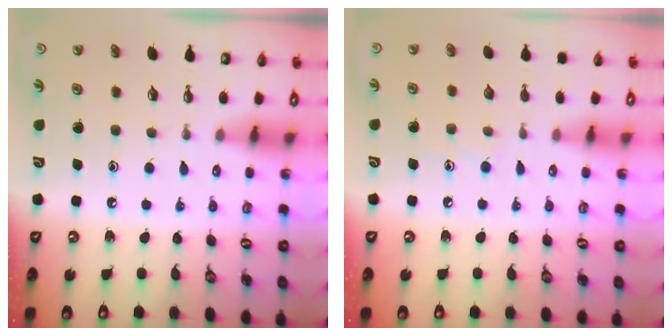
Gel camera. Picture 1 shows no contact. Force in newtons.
{"total": 7.2, "press": 7.2, "slide": 0.6}